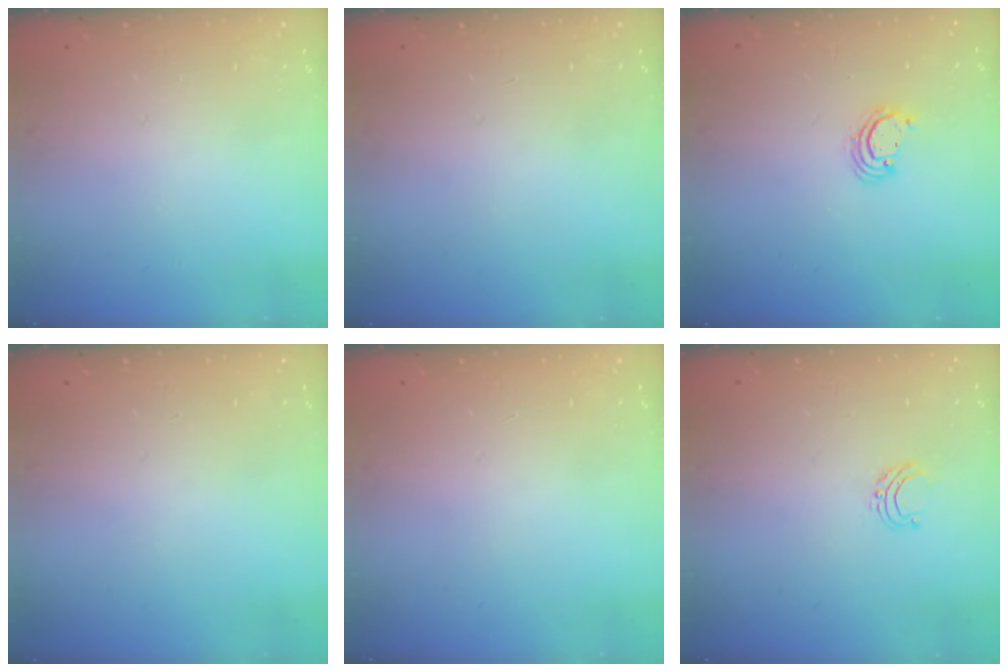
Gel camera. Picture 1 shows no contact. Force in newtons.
{"total": 0.0}
{"total": 2.4, "press": 2.4, "slide": 0.1}
{"total": 0.0}
{"total": 0.0}
{"total": 4.6, "press": 4.6, "slide": 0.4}